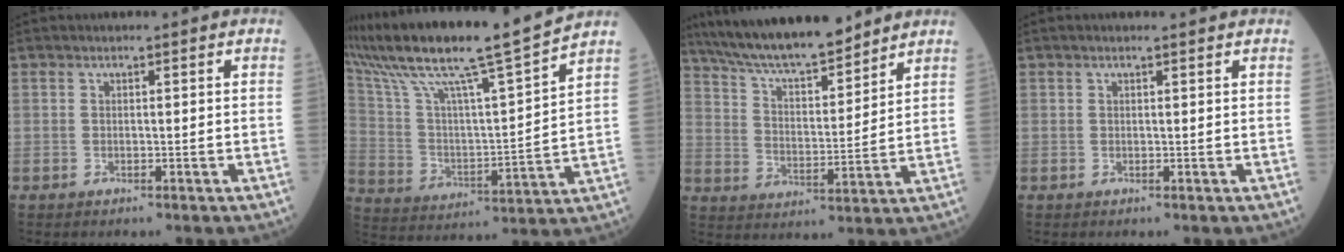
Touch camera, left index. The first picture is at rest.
{"total": 19.3, "force": [16.4, -1.7, 10.0], "torque": [-0.197, -0.022, 0.278]}
{"total": 14.9, "force": [13.1, 2.4, 6.8], "torque": [-0.122, 0.005, 0.226]}
{"total": 0.5, "force": [0.3, -0.2, 0.4], "torque": [-0.008, 0.005, 0.006]}